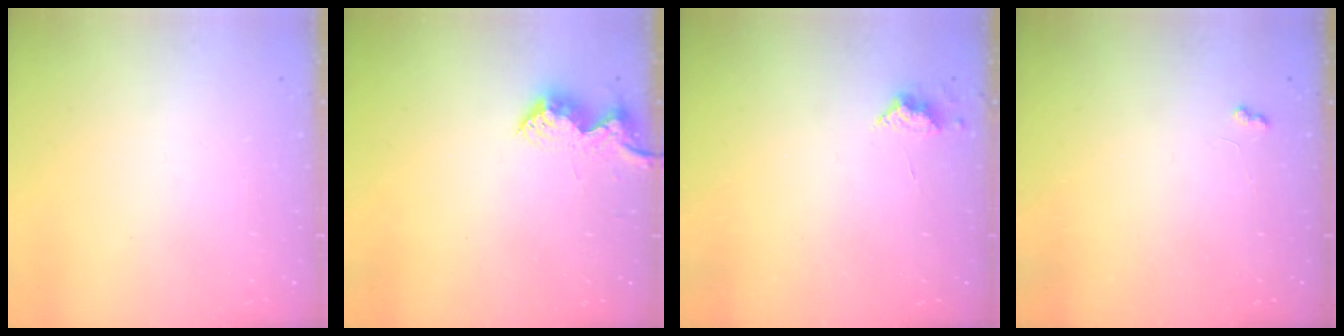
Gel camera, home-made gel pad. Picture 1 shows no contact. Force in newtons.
{"total": 9.6, "press": 9.6, "slide": 0.5}
{"total": 5.8, "press": 5.8, "slide": 0.8}
{"total": 2.9, "press": 2.8, "slide": 0.5}